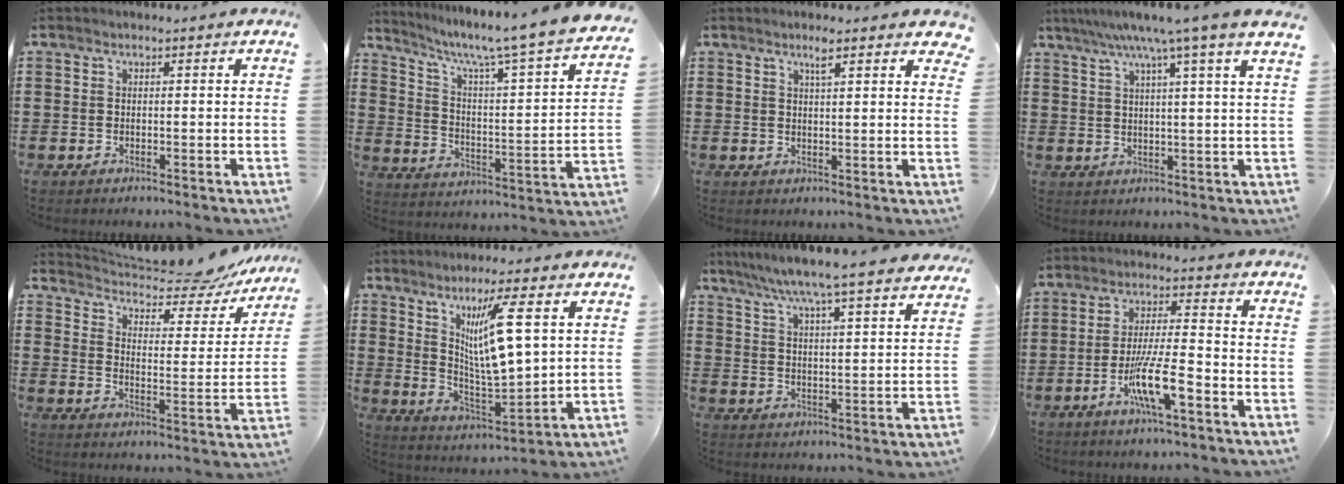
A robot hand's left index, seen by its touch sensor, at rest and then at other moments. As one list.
[{"total": 6.7, "force": [5.4, -0.7, 4.0], "torque": [-0.100, -0.052, 0.076]}, {"total": 3.5, "force": [2.7, 0.1, 2.2], "torque": [-0.033, -0.008, 0.042]}, {"total": 6.9, "force": [5.1, -0.4, 4.7], "torque": [-0.108, -0.015, 0.082]}, {"total": 6.8, "force": [6.3, 1.1, 2.1], "torque": [-0.049, -0.048, 0.104]}, {"total": 10.3, "force": [4.2, 2.0, 9.2], "torque": [-0.175, -0.013, 0.066]}, {"total": 6.6, "force": [5.8, -1.0, 2.8], "torque": [-0.078, -0.043, 0.094]}, {"total": 8.6, "force": [-4.0, 1.3, 7.5], "torque": [-0.153, -0.008, -0.079]}]